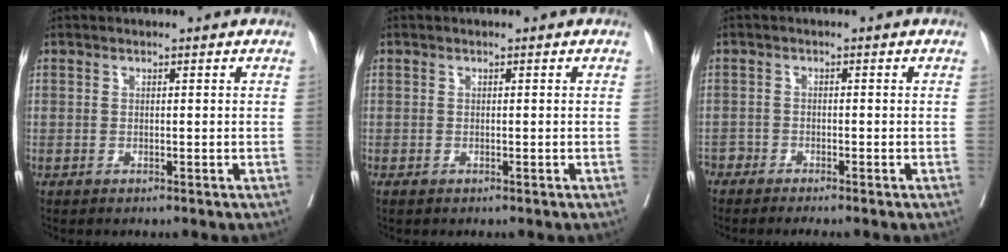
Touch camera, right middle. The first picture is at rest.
{"total": 0.0}
{"total": 3.0, "force": [-2.9, 0.4, 0.8], "torque": [-0.003, -0.006, -0.050]}